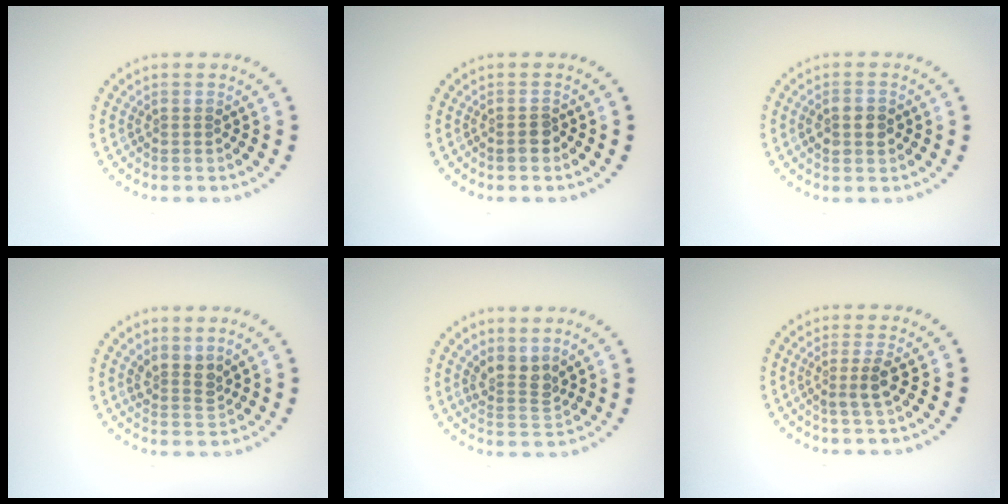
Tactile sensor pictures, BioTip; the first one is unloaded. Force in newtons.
{"total": 1.3, "press": 1.1, "slide": 0.6}
{"total": 2.0, "press": 1.9, "slide": 0.3}
{"total": 2.3, "press": 1.8, "slide": 1.5}
{"total": 2.6, "press": 1.9, "slide": 1.8}
{"total": 2.0, "press": 1.6, "slide": 1.2}